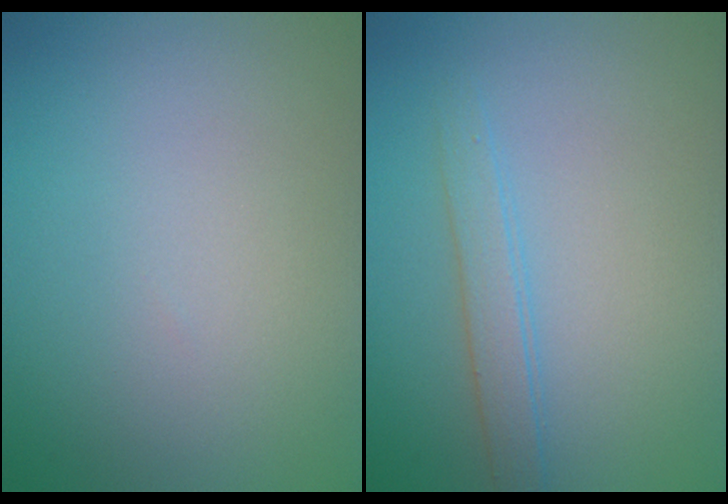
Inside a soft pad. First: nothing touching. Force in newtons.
{"total": 1.9, "press": 1.9, "slide": 0.1}